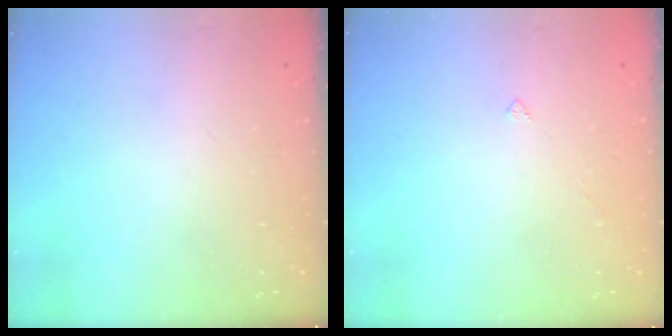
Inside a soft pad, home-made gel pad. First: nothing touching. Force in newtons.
{"total": 2.3, "press": 2.3, "slide": 0.5}